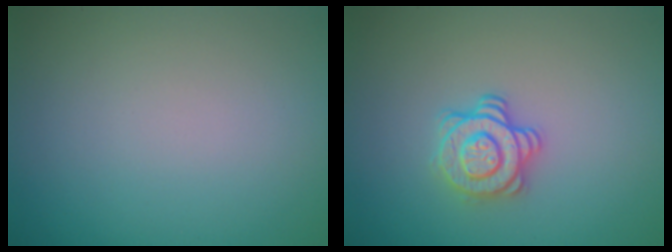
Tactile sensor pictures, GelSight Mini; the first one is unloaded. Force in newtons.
{"total": 2.9, "press": 2.5, "slide": 1.4}